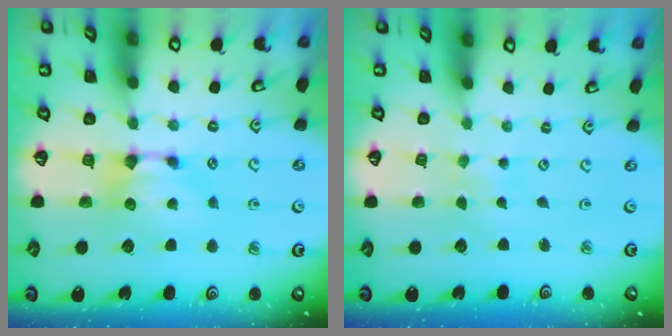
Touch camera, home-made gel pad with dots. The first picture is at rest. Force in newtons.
{"total": 5.6, "press": 5.6, "slide": 0.2}